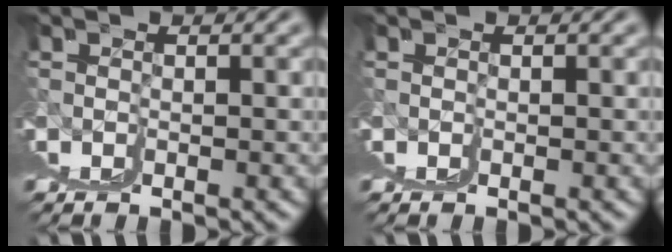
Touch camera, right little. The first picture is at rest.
{"total": 0.0}